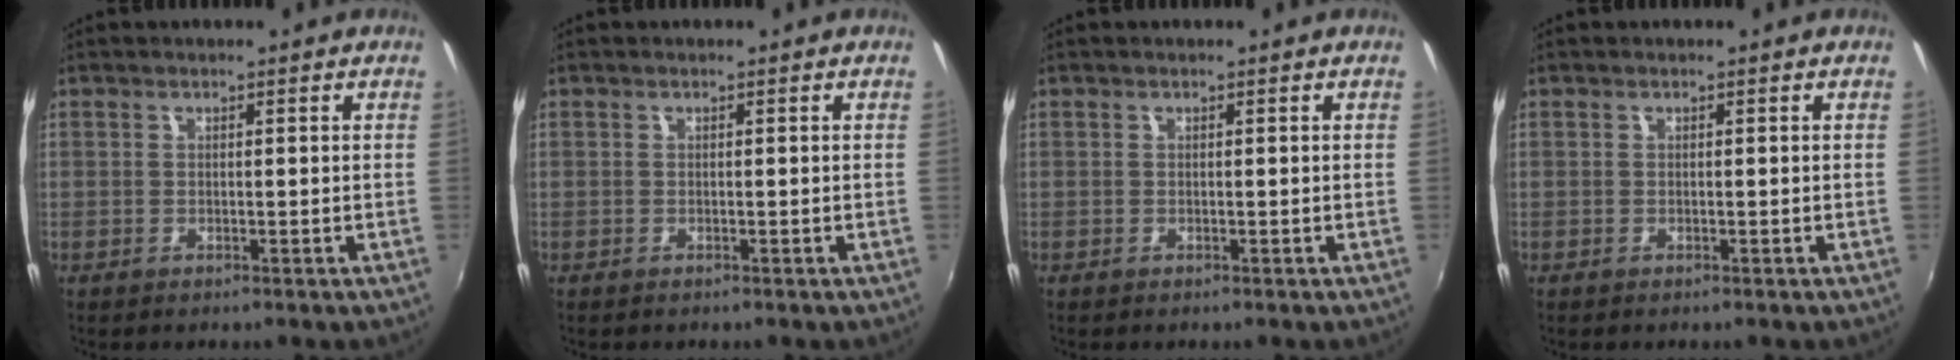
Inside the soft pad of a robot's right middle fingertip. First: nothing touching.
{"total": 0.0}
{"total": 0.0}
{"total": 0.0}